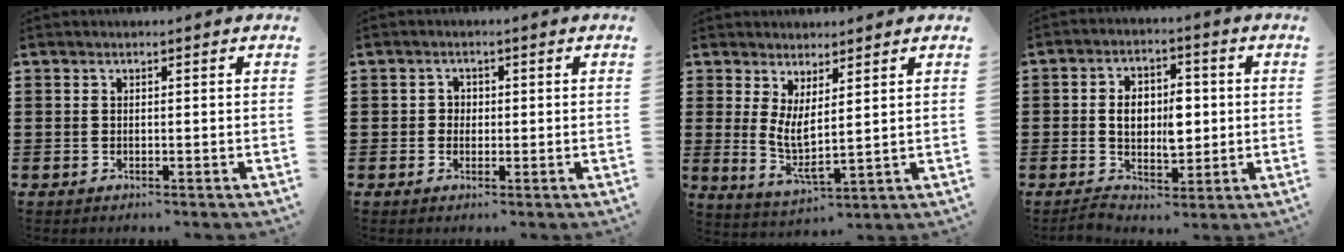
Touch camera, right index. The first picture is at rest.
{"total": 1.4, "force": [-0.3, 1.3, 0.5], "torque": [-0.014, 0.005, -0.008]}
{"total": 4.3, "force": [1.9, 1.1, 3.8], "torque": [-0.070, -0.013, 0.033]}
{"total": 7.7, "force": [0.1, 4.7, 6.1], "torque": [-0.108, 0.008, -0.004]}